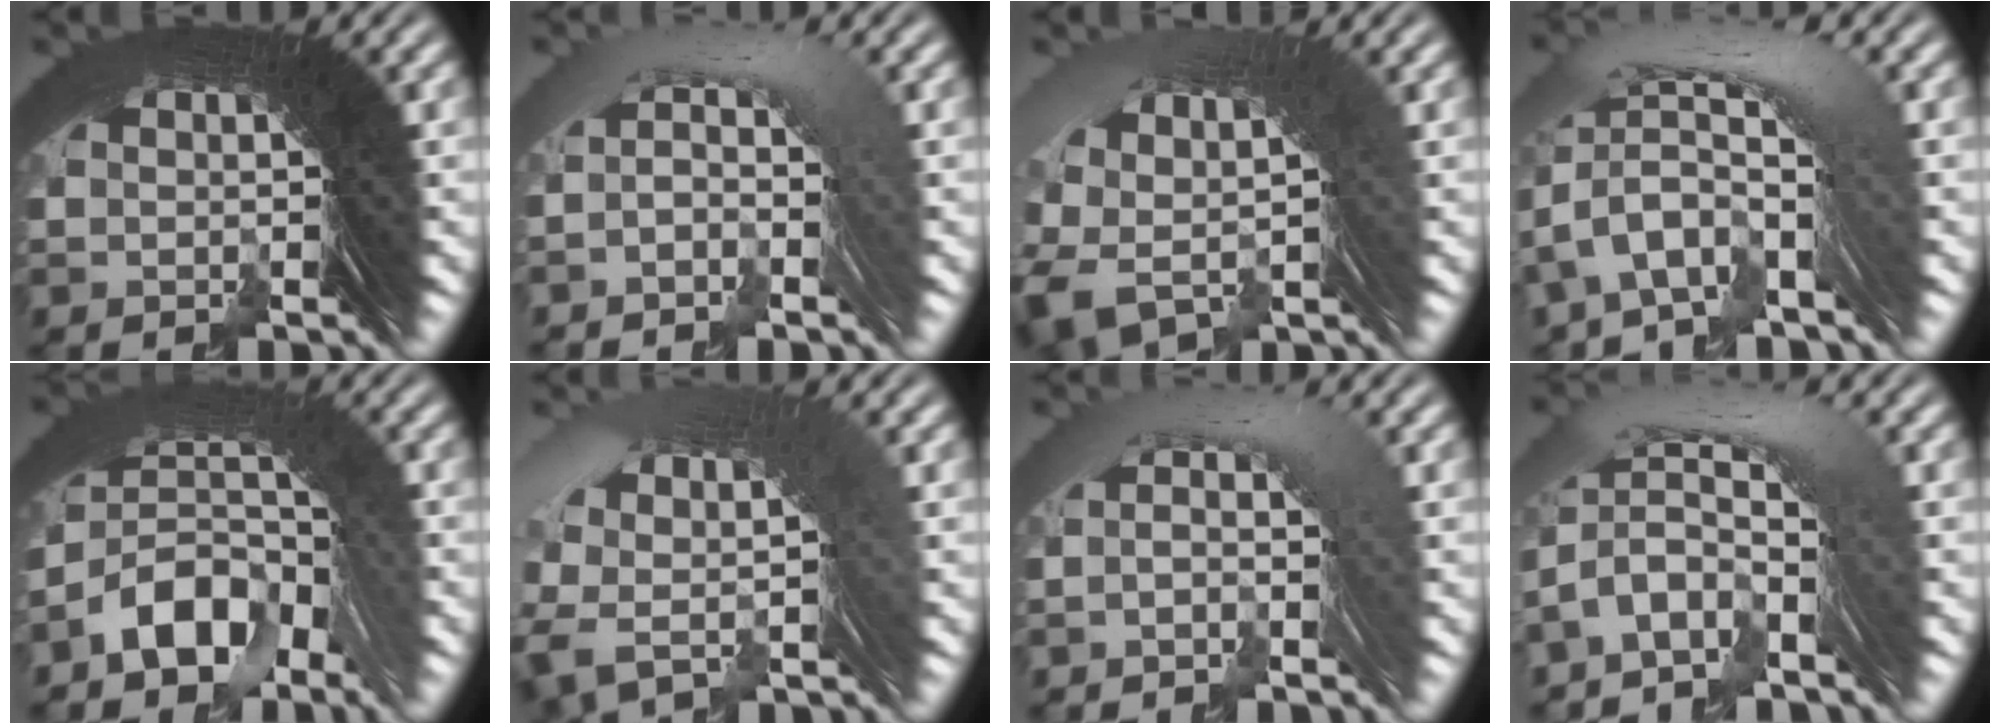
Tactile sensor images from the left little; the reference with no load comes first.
{"total": 3.4, "force": [0.2, 1.5, 3.1], "torque": [-0.033, 0.027, -0.013]}
{"total": 4.4, "force": [0.0, 2.9, 3.3], "torque": [-0.076, -0.011, 0.016]}
{"total": 4.0, "force": [0.0, 2.0, 3.5], "torque": [-0.072, 0.007, -0.011]}
{"total": 5.2, "force": [-0.9, 2.7, 4.3], "torque": [-0.104, -0.015, -0.004]}
{"total": 3.3, "force": [0.3, 1.4, 3.0], "torque": [-0.054, 0.006, 0.013]}
{"total": 3.0, "force": [0.1, 1.0, 2.9], "torque": [-0.029, 0.027, -0.010]}
{"total": 5.8, "force": [-0.2, 4.1, 4.2], "torque": [-0.097, 0.005, -0.018]}